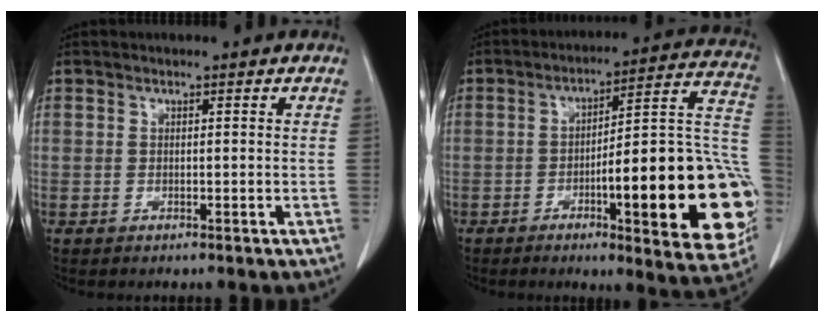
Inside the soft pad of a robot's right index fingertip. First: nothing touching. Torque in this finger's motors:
{"motor_torque": [2.14, 0.00, 1.05, 0.21]}